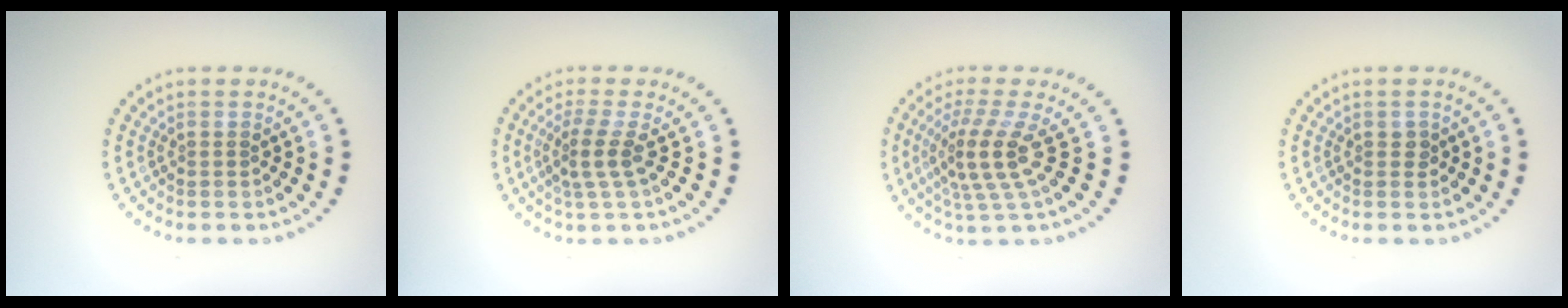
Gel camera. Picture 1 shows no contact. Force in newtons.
{"total": 2.7, "press": 1.9, "slide": 1.9}
{"total": 4.1, "press": 2.8, "slide": 3.0}
{"total": 0.8, "press": 0.8, "slide": 0.2}